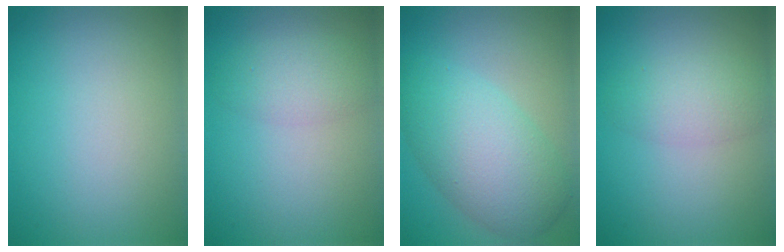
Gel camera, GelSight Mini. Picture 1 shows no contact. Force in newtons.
{"total": 2.5, "press": 2.5, "slide": 0.1}
{"total": 7.3, "press": 7.3, "slide": 0.1}
{"total": 2.7, "press": 2.7, "slide": 0.1}